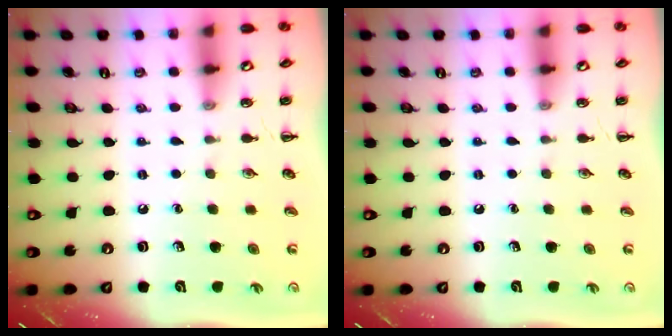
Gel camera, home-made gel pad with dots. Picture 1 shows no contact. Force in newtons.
{"total": 0.0}